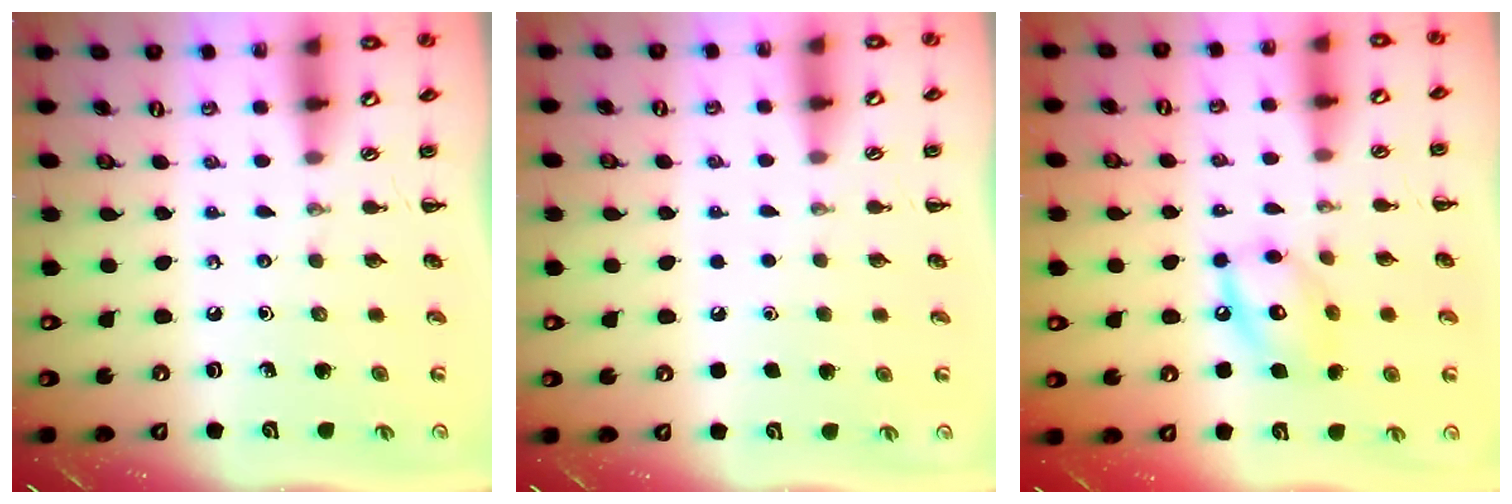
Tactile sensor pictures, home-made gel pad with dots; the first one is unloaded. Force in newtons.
{"total": 1.7, "press": 1.7, "slide": 0.1}
{"total": 11.4, "press": 11.3, "slide": 1.0}